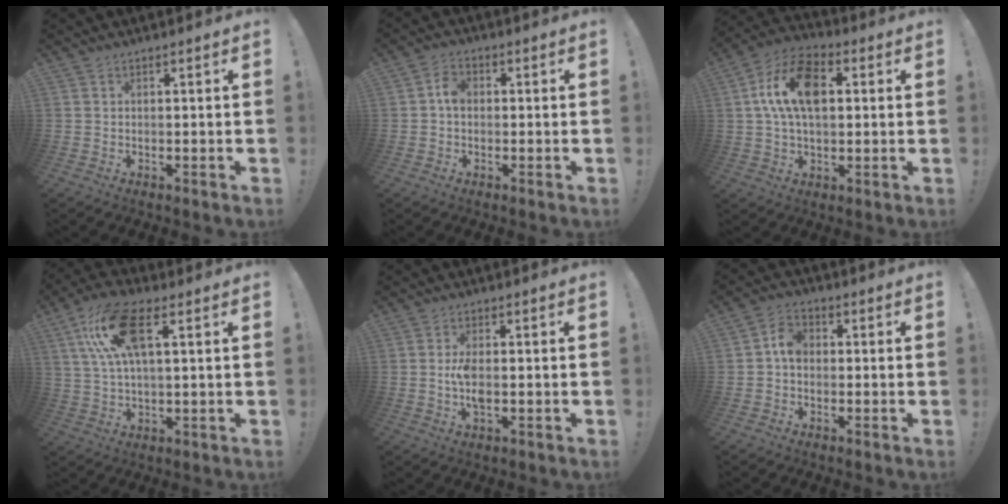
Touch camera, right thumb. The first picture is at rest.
{"total": 3.9, "force": [-0.3, 2.7, 2.8], "torque": [-0.046, 0.012, -0.006]}
{"total": 15.6, "force": [3.2, 9.4, 12.0], "torque": [-0.203, 0.011, 0.060]}
{"total": 14.8, "force": [5.2, 6.0, 12.5], "torque": [-0.248, 0.000, 0.092]}
{"total": 5.0, "force": [-0.4, 2.0, 4.6], "torque": [-0.089, -0.002, -0.010]}
{"total": 5.4, "force": [-0.5, 3.9, 3.7], "torque": [-0.054, 0.013, -0.008]}